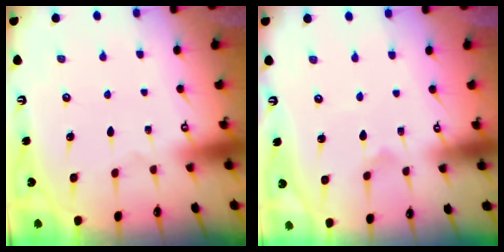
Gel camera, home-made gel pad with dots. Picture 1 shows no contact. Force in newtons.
{"total": 1.8, "press": 1.7, "slide": 0.1}